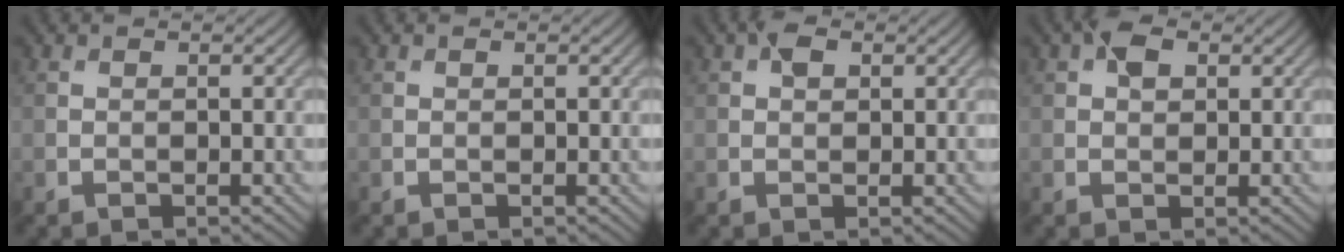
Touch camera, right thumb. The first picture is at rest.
{"total": 0.0}
{"total": 1.8, "force": [0.8, 1.1, 1.2], "torque": [-0.019, 0.005, 0.010]}
{"total": 2.7, "force": [1.1, 1.7, 1.8], "torque": [-0.032, 0.006, 0.015]}